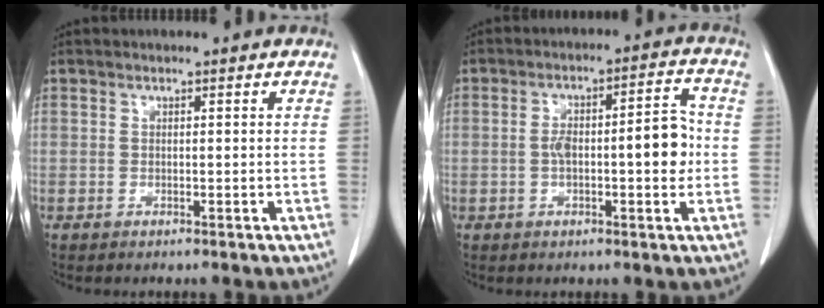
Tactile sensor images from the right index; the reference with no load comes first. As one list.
[{"total": 9.3, "force": [-0.7, 2.5, 8.9], "torque": [-0.141, 0.026, -0.009]}]